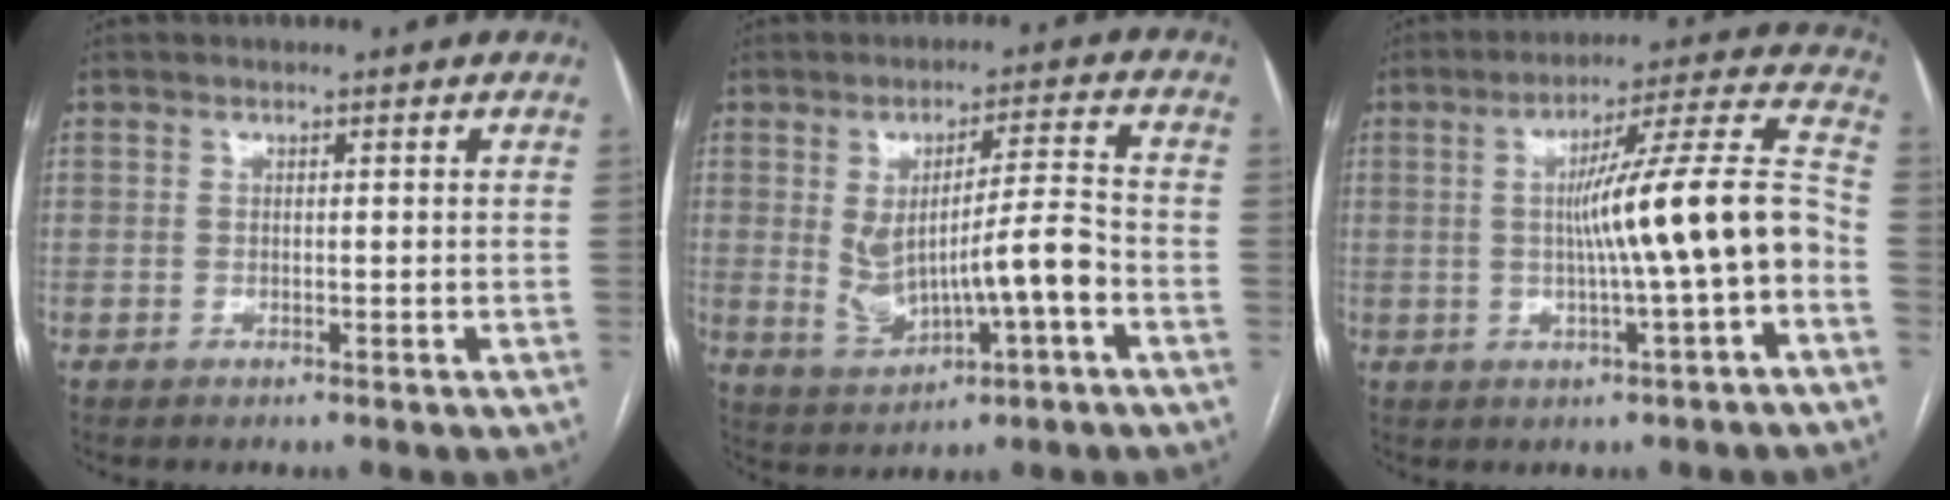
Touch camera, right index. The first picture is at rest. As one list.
[{"total": 10.4, "force": [-1.7, 2.0, 10.1], "torque": [-0.181, 0.011, -0.014]}, {"total": 14.0, "force": [-2.2, -0.3, 13.8], "torque": [-0.205, 0.021, -0.035]}]